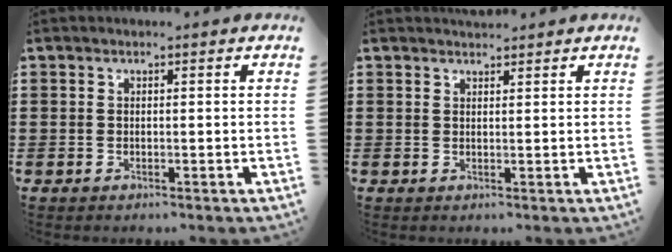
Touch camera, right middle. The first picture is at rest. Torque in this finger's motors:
{"motor_torque": [0.00, 0.00, 0.00, 0.00]}